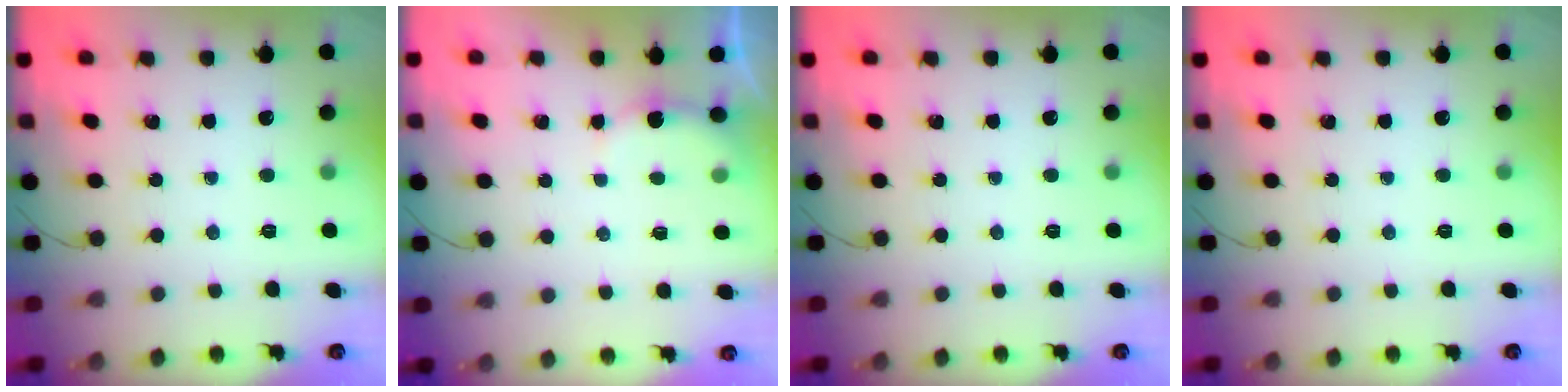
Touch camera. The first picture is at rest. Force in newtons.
{"total": 2.7, "press": 2.6, "slide": 0.6}
{"total": 0.0}
{"total": 0.0}